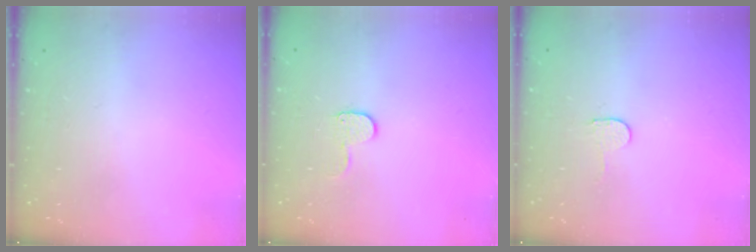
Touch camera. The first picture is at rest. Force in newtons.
{"total": 5.5, "press": 5.5, "slide": 0.5}
{"total": 2.3, "press": 2.3, "slide": 0.2}